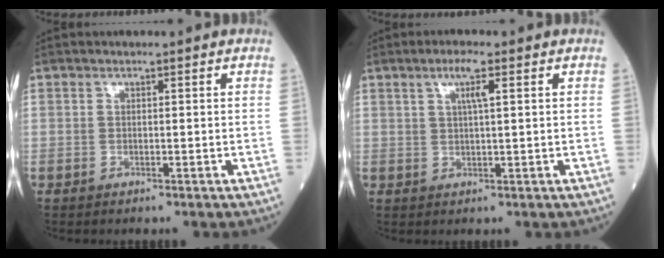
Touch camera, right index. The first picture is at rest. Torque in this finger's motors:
{"motor_torque": [0.51, 0.45, 0.24, 0.07]}